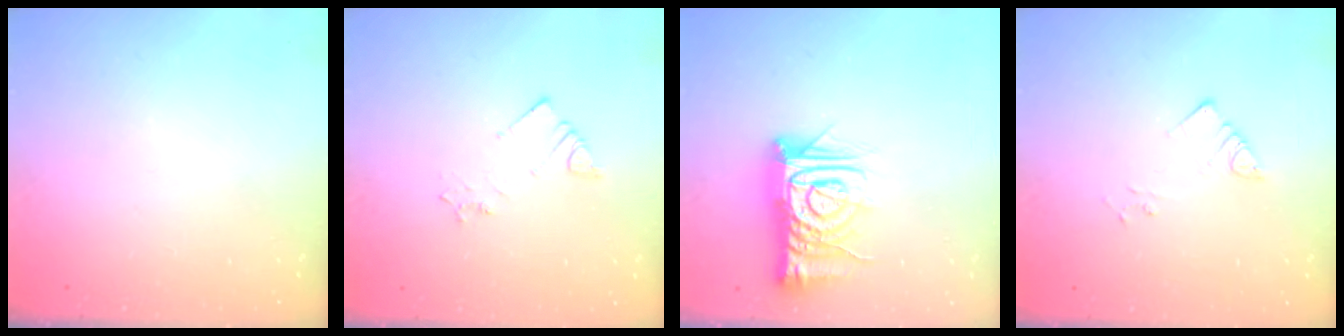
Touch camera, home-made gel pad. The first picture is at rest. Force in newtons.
{"total": 2.7, "press": 2.7, "slide": 0.3}
{"total": 13.2, "press": 13.1, "slide": 1.6}
{"total": 2.2, "press": 2.2, "slide": 0.2}